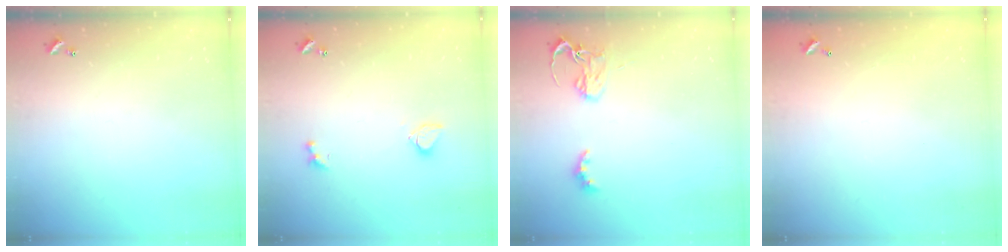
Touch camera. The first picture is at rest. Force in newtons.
{"total": 4.3, "press": 4.2, "slide": 0.8}
{"total": 2.9, "press": 2.8, "slide": 0.6}
{"total": 2.8, "press": 2.8, "slide": 0.1}